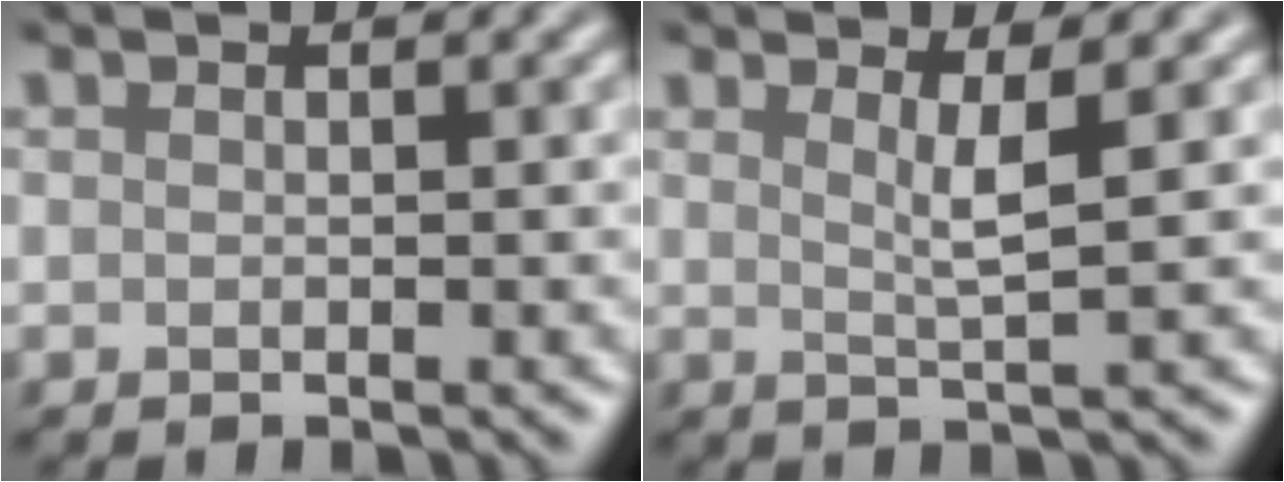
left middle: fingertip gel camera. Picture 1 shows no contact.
{"total": 2.6, "force": [1.0, 0.5, 2.3], "torque": [-0.036, -0.003, 0.015]}